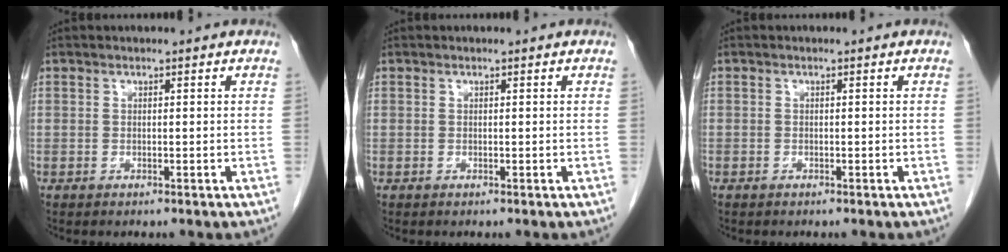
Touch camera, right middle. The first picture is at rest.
{"total": 0.0}
{"total": 0.0}